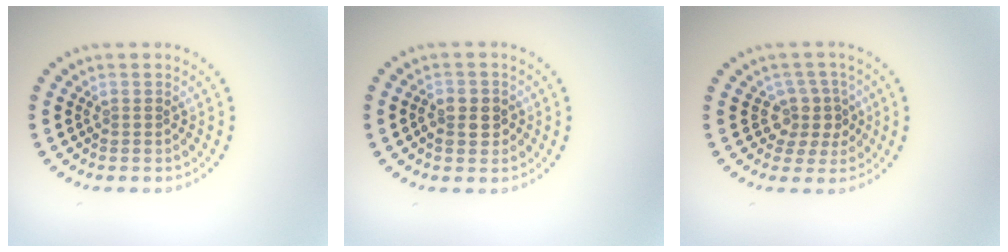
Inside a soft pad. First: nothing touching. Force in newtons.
{"total": 2.6, "press": 2.5, "slide": 0.5}
{"total": 2.9, "press": 2.3, "slide": 1.7}